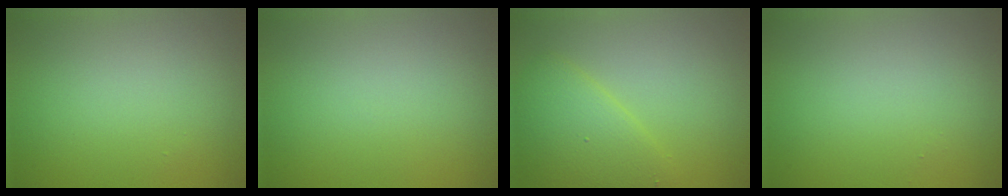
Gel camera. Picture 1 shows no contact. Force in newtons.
{"total": 0.0}
{"total": 3.9, "press": 3.9, "slide": 0.2}
{"total": 0.0}